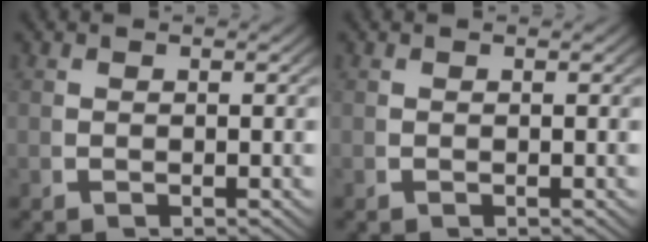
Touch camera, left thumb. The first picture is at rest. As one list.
[{"total": 0.0}]